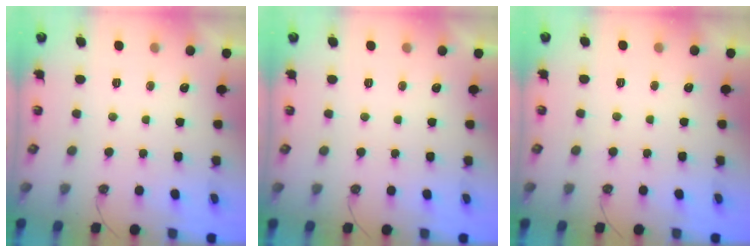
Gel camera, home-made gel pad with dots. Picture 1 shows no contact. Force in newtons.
{"total": 0.0}
{"total": 3.7, "press": 3.7, "slide": 0.3}